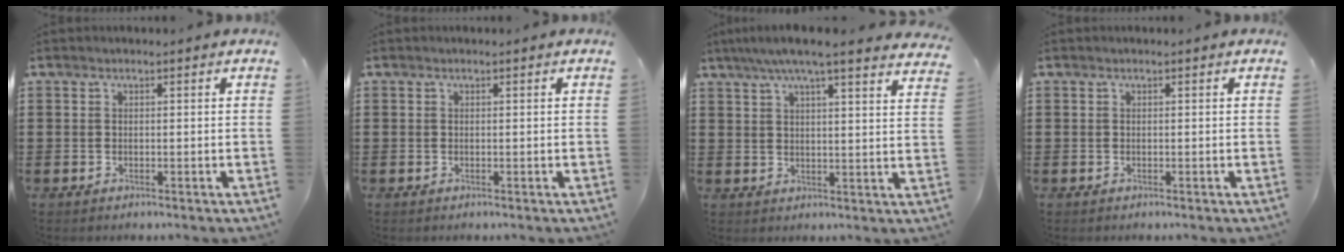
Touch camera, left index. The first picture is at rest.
{"total": 0.0}
{"total": 6.4, "force": [5.3, 0.0, 3.5], "torque": [-0.084, -0.014, 0.093]}
{"total": 0.0}